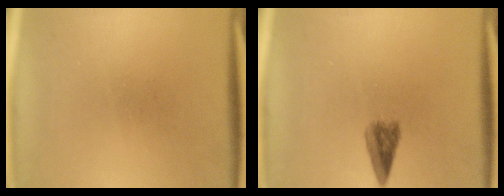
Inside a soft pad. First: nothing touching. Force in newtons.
{"total": 3.0}